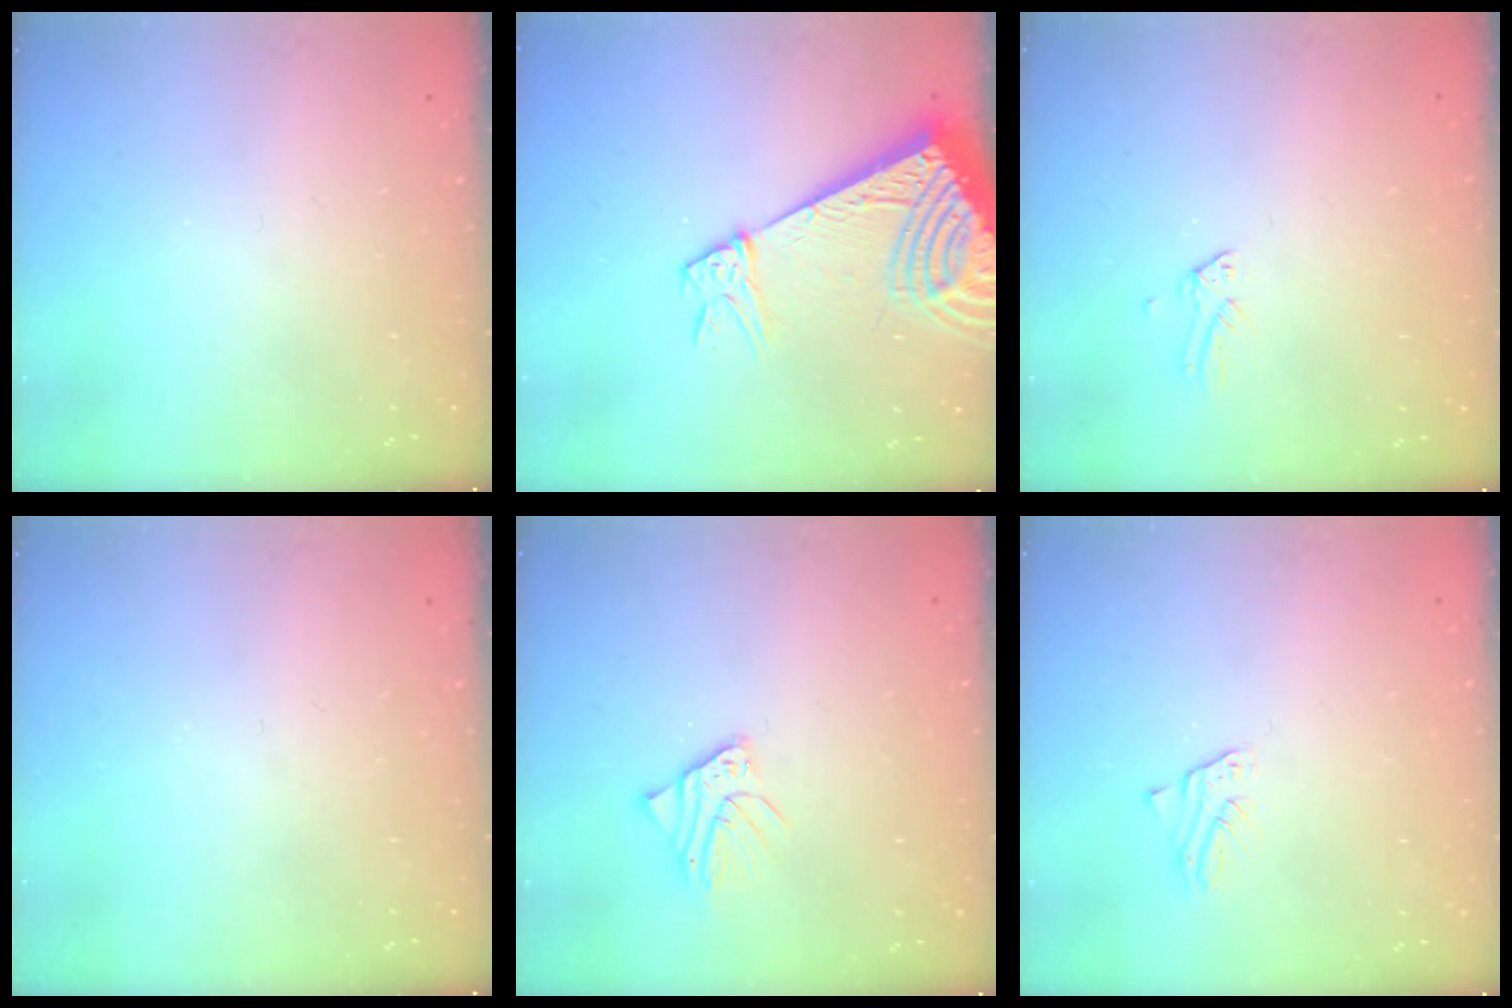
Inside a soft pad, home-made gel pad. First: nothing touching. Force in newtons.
{"total": 16.8, "press": 16.6, "slide": 2.7}
{"total": 0.0}
{"total": 0.0}
{"total": 2.9, "press": 2.8, "slide": 0.3}
{"total": 1.4, "press": 1.4, "slide": 0.0}